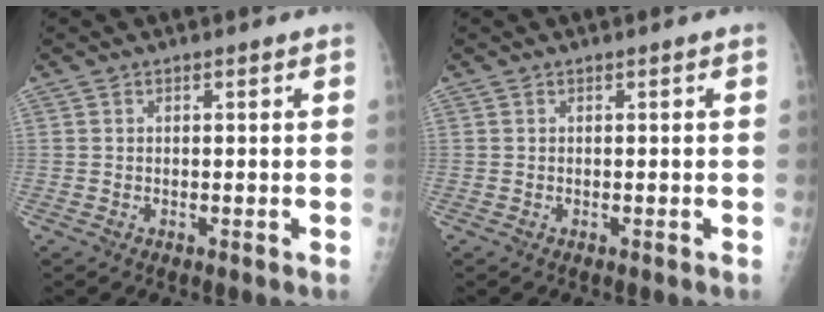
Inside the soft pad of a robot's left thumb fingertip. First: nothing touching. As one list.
[{"total": 0.0}]